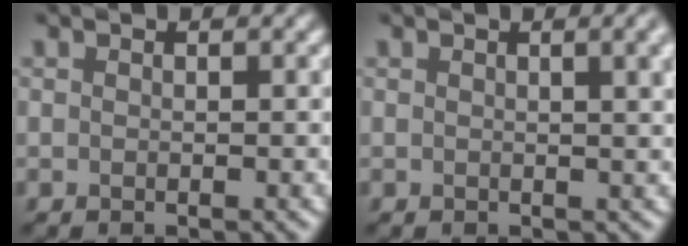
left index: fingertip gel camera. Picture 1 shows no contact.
{"total": 4.1, "force": [1.3, 1.7, 3.5], "torque": [-0.024, 0.011, 0.012]}